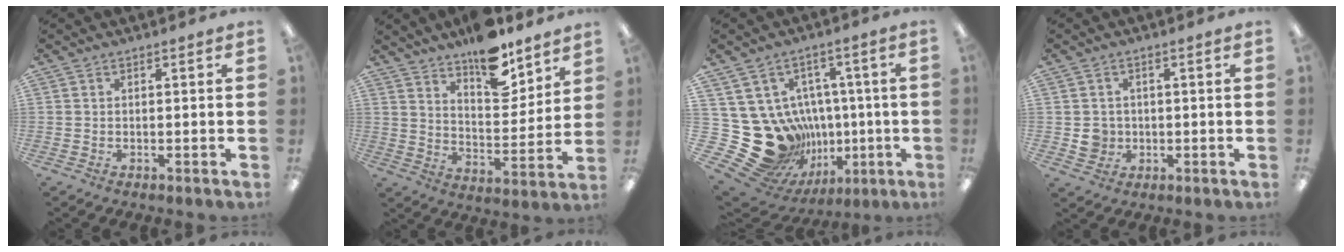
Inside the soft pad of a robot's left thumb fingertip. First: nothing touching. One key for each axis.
{"total": 14.6, "fx": 11.6, "fy": 5.6, "fz": 6.8, "tx": -0.098, "ty": -0.079, "tz": 0.204}
{"total": 24.9, "fx": -3.7, "fy": 21.2, "fz": 12.6, "tx": -0.233, "ty": -0.016, "tz": 0.009}
{"total": 3.7, "fx": -0.1, "fy": 3.6, "fz": 0.9, "tx": -0.006, "ty": 0.000, "tz": -0.003}